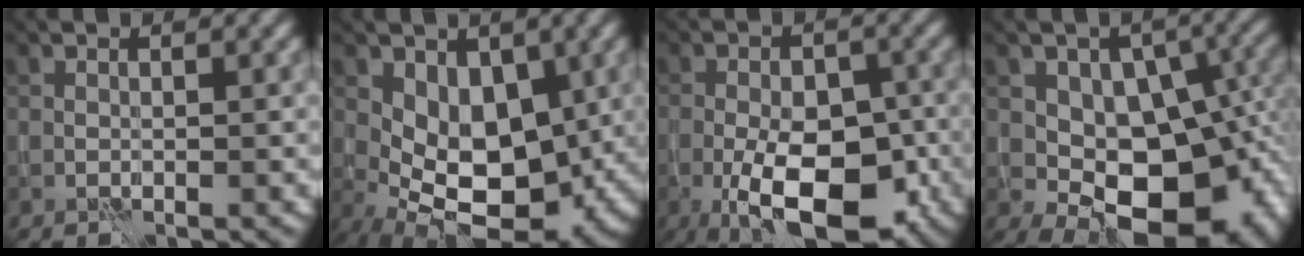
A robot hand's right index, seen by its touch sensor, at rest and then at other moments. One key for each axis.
{"total": 8.0, "fx": 0.3, "fy": 5.1, "fz": 6.1, "tx": -0.099, "ty": -0.022, "tz": 0.010}
{"total": 10.3, "fx": -3.8, "fy": 4.8, "fz": 8.3, "tx": -0.115, "ty": -0.005, "tz": -0.065}
{"total": 12.2, "fx": -1.9, "fy": 7.8, "fz": 9.2, "tx": -0.094, "ty": -0.001, "tz": -0.032}